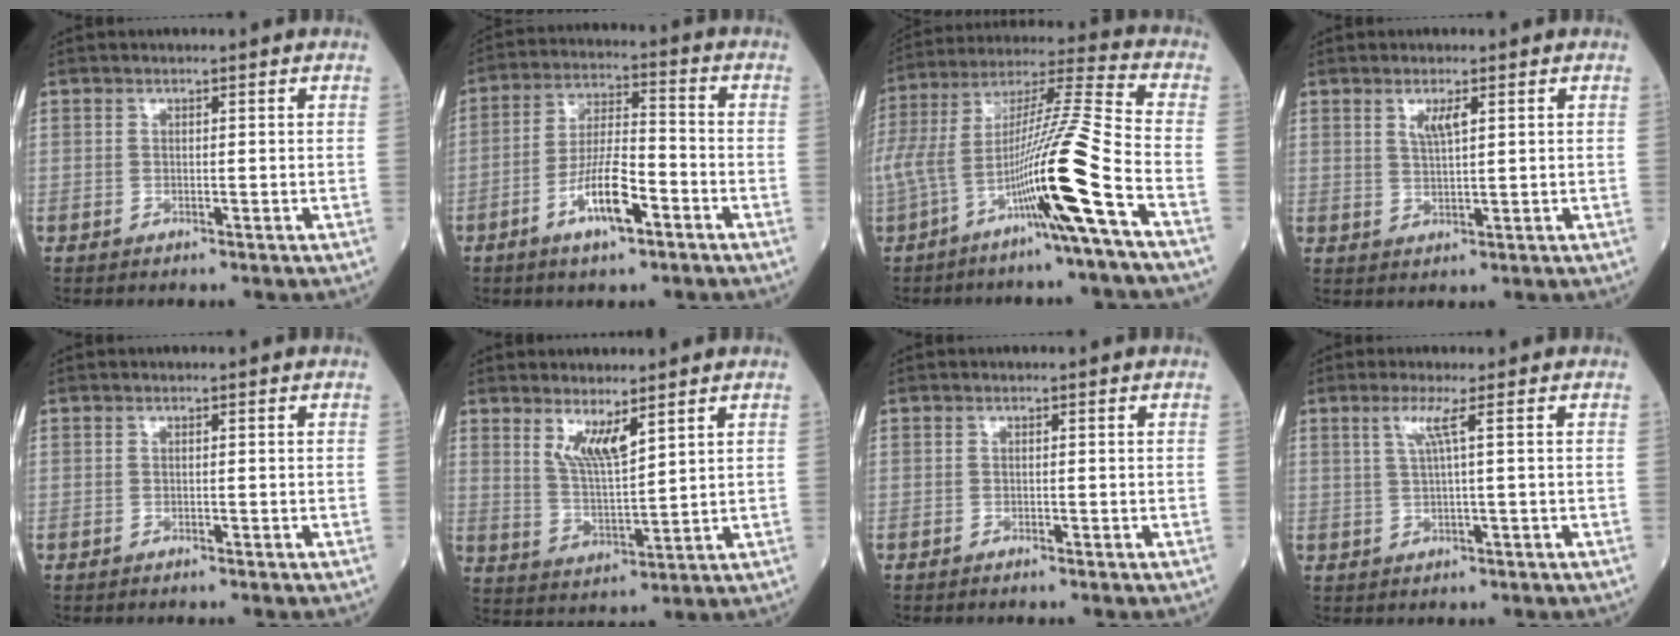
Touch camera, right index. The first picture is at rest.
{"total": 9.4, "force": [-4.5, 2.1, 7.9], "torque": [-0.158, 0.000, -0.082]}
{"total": 19.2, "force": [-8.3, -1.2, 17.3], "torque": [-0.363, 0.005, -0.158]}
{"total": 2.5, "force": [1.2, 0.3, 2.2], "torque": [-0.049, 0.000, 0.025]}
{"total": 1.0, "force": [-0.9, -0.1, 0.5], "torque": [-0.005, 0.000, -0.012]}
{"total": 5.6, "force": [3.6, 0.8, 4.2], "torque": [-0.088, -0.016, 0.075]}
{"total": 1.2, "force": [-1.1, -0.2, 0.5], "torque": [-0.008, 0.001, -0.014]}
{"total": 2.7, "force": [0.9, -0.8, 2.4], "torque": [-0.058, 0.002, 0.020]}